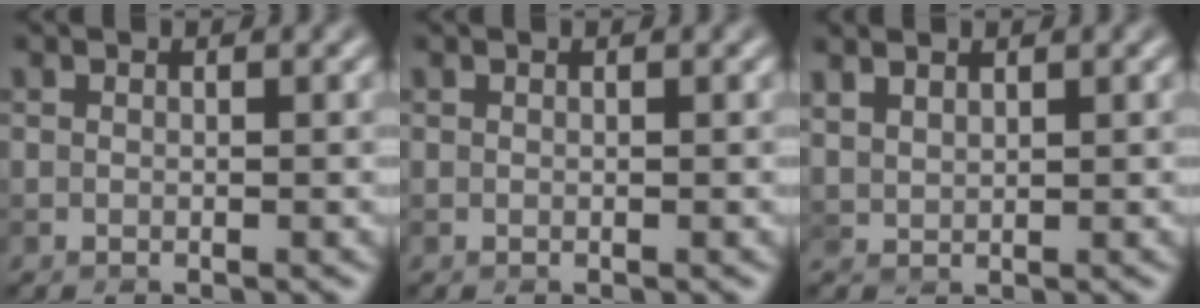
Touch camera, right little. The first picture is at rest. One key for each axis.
{"total": 0.0}
{"total": 1.7, "fx": 1.5, "fy": 0.6, "fz": 0.6, "tx": -0.021, "ty": 0.007, "tz": 0.034}